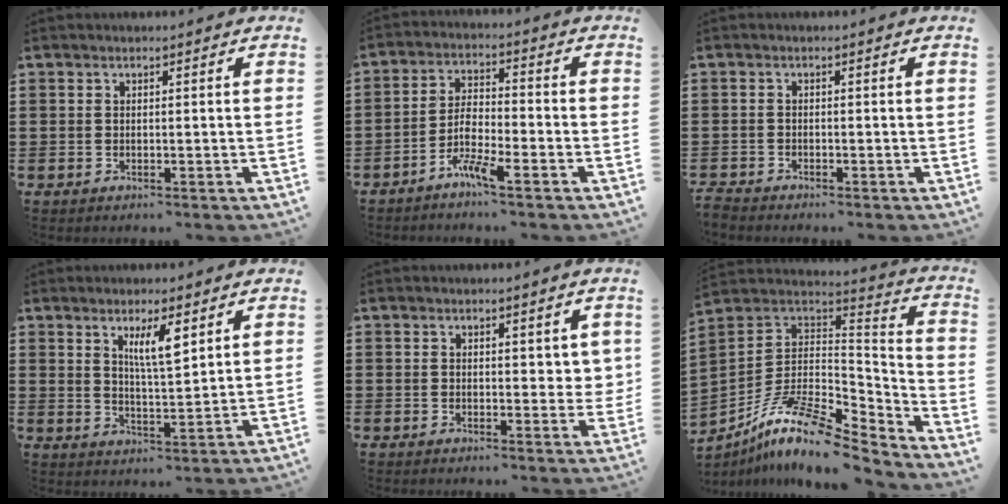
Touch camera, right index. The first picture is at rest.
{"total": 5.2, "force": [-3.6, 0.8, 3.7], "torque": [-0.092, -0.004, -0.073]}
{"total": 1.3, "force": [-1.3, 0.2, -0.1], "torque": [-0.002, 0.003, -0.029]}
{"total": 5.5, "force": [2.8, 1.2, 4.6], "torque": [-0.089, 0.002, 0.046]}
{"total": 2.5, "force": [1.5, 1.5, 1.3], "torque": [-0.005, -0.001, 0.022]}
{"total": 13.2, "force": [-8.8, 4.4, 8.8], "torque": [-0.183, 0.017, -0.169]}